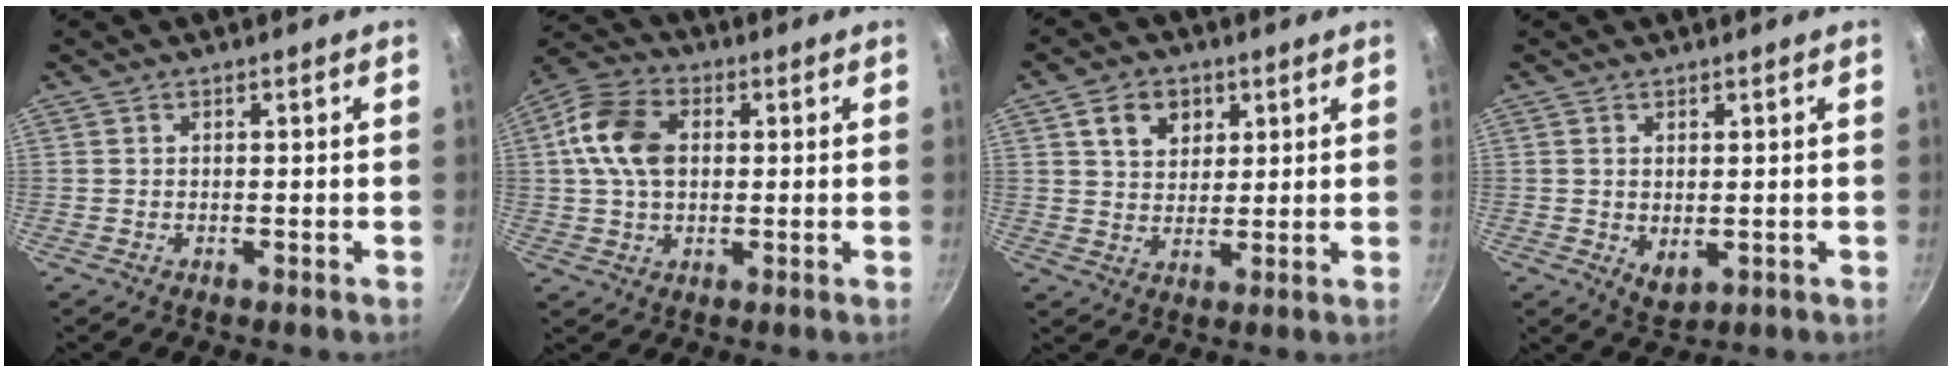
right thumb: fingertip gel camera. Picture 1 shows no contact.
{"total": 11.8, "force": [1.7, 8.1, 8.4], "torque": [-0.142, 0.015, 0.017]}
{"total": 7.0, "force": [2.9, 5.3, 3.5], "torque": [-0.036, -0.004, 0.048]}
{"total": 3.7, "force": [0.2, 2.2, 3.0], "torque": [-0.046, -0.013, 0.009]}